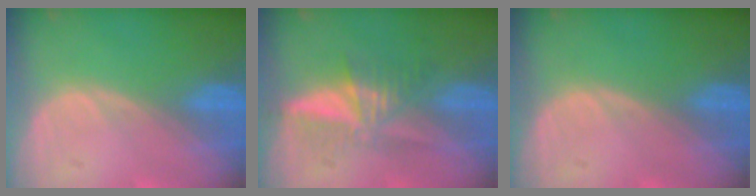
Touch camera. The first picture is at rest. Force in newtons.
{"total": 5.2, "press": 5.1, "slide": 0.9}
{"total": 0.0}